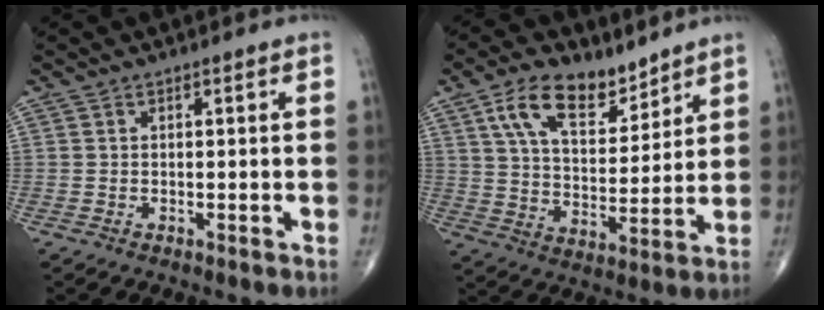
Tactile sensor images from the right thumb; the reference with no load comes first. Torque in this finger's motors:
{"motor_torque": [-0.16, 0.26, 0.94, 0.79, 0.09]}